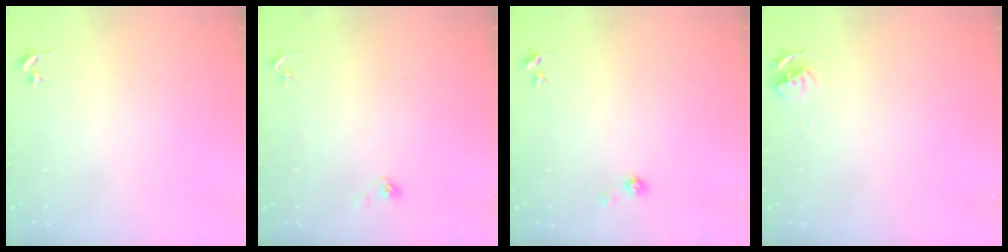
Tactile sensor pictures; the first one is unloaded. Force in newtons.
{"total": 4.0, "press": 3.3, "slide": 2.2}
{"total": 4.0, "press": 4.0, "slide": 0.3}
{"total": 5.3, "press": 5.2, "slide": 0.6}